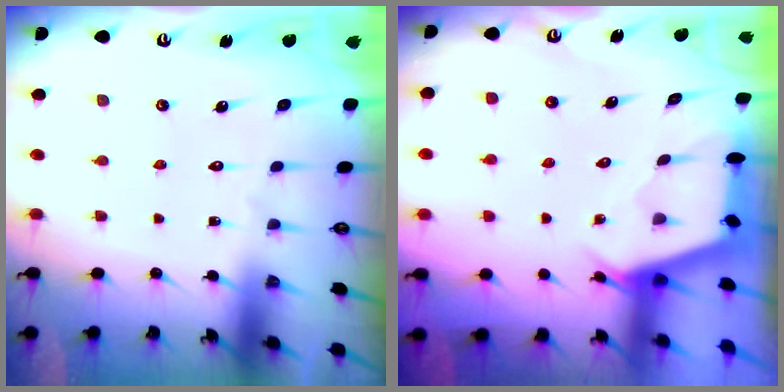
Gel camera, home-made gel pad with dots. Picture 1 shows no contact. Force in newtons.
{"total": 2.7, "press": 2.7, "slide": 0.3}